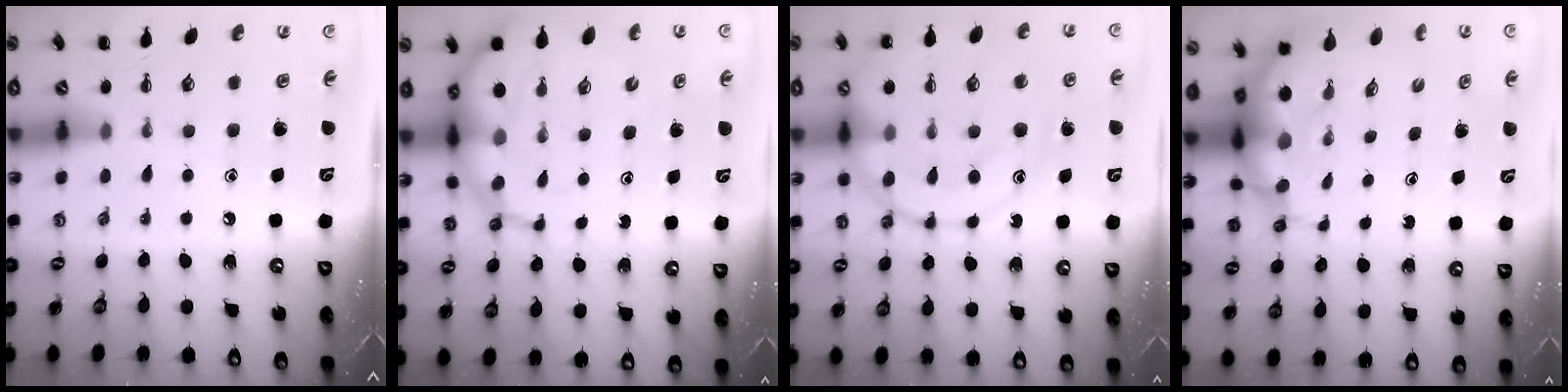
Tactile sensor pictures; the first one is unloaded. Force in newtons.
{"total": 13.1, "press": 12.6, "slide": 3.5}
{"total": 18.8, "press": 18.7, "slide": 1.9}
{"total": 8.6, "press": 8.3, "slide": 2.4}